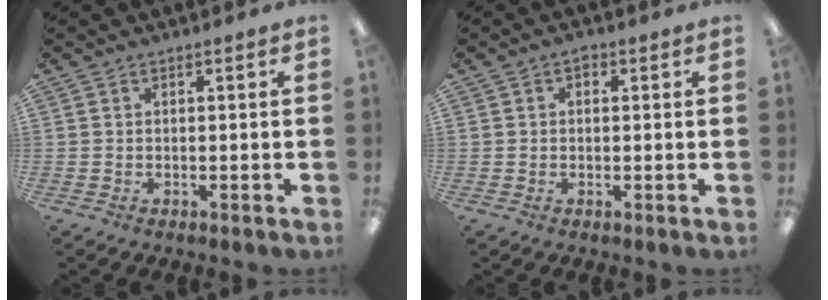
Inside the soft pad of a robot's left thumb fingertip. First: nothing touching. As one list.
[{"total": 1.2, "force": [0.3, 1.0, 0.8], "torque": [-0.009, 0.001, 0.002]}]